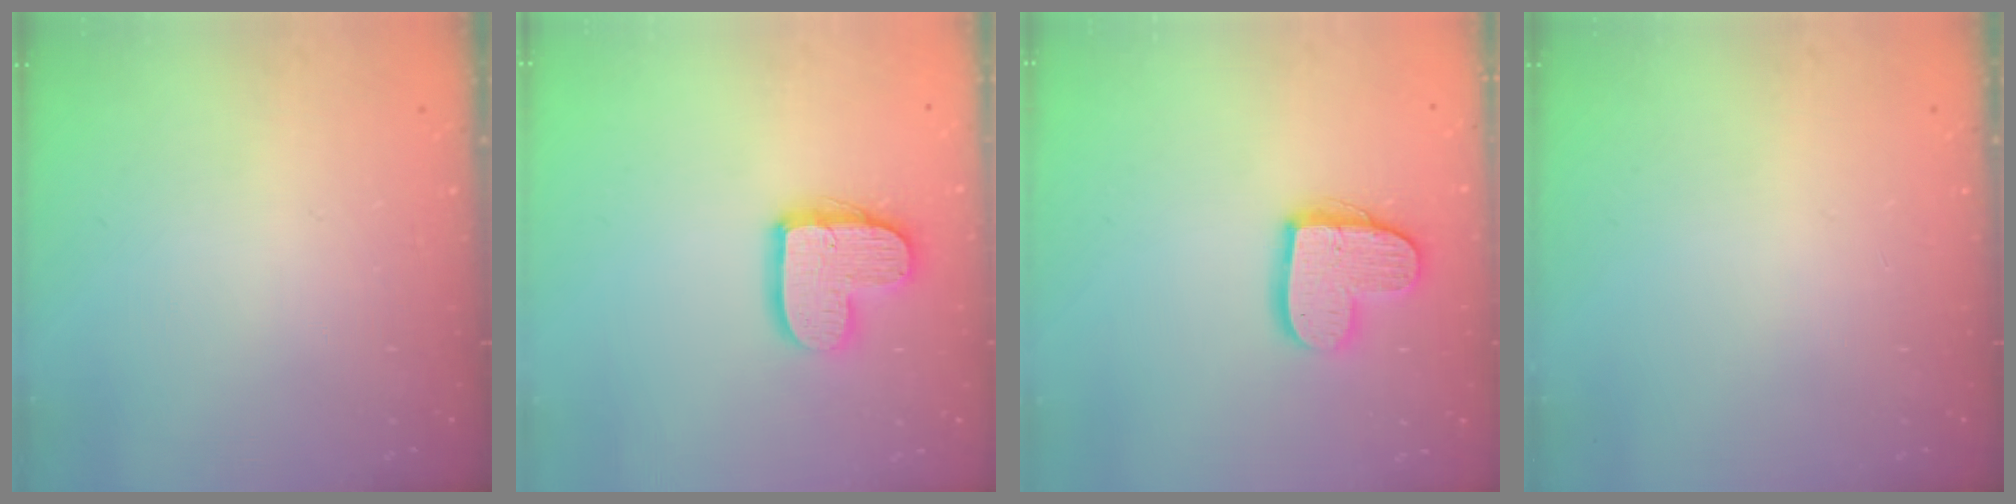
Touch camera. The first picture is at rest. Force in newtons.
{"total": 12.6, "press": 12.6, "slide": 0.9}
{"total": 14.5, "press": 14.5, "slide": 1.0}
{"total": 0.0}